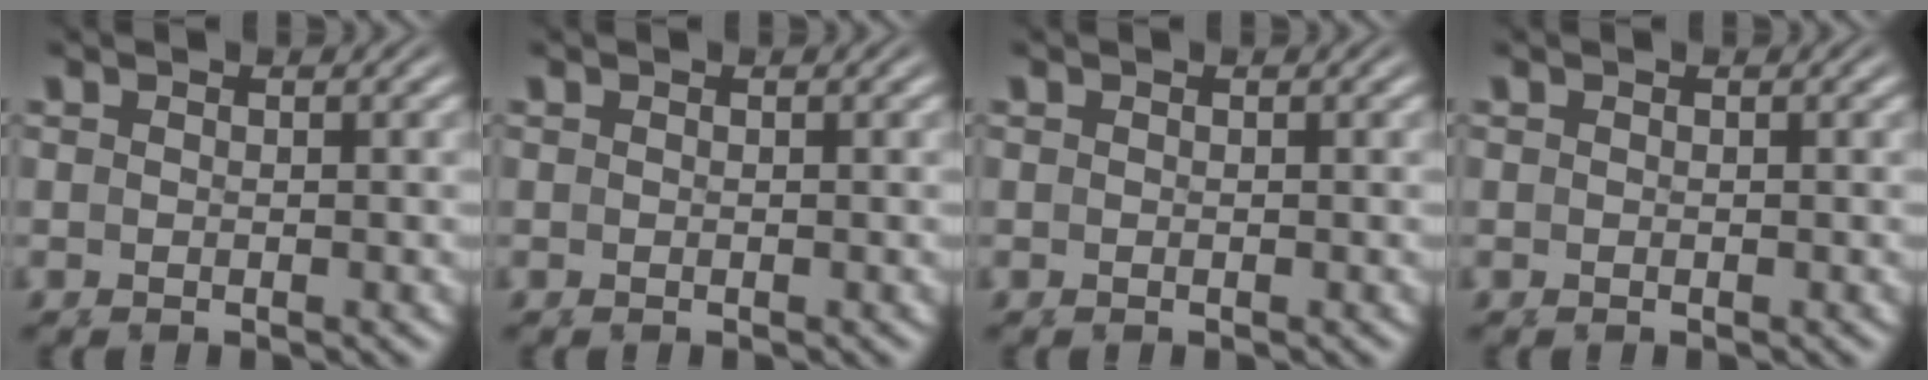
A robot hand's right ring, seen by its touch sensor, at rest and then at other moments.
{"total": 0.0}
{"total": 0.0}
{"total": 0.0}